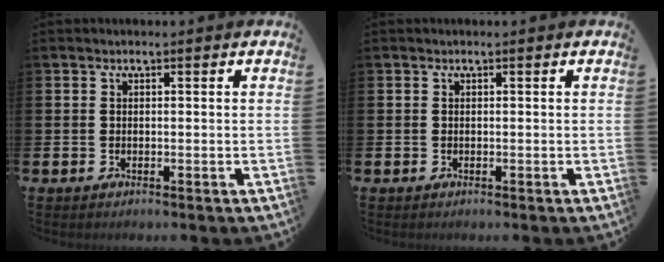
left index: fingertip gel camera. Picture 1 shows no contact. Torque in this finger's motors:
{"motor_torque": [-0.01, -0.01, 0.04, 0.00]}